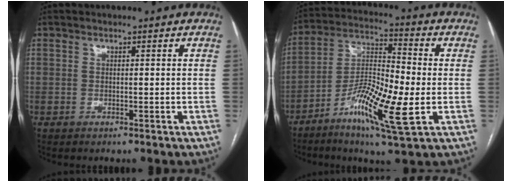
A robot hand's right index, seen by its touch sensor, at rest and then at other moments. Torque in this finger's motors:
{"motor_torque": [1.09, -1.05, 0.67, 0.15]}